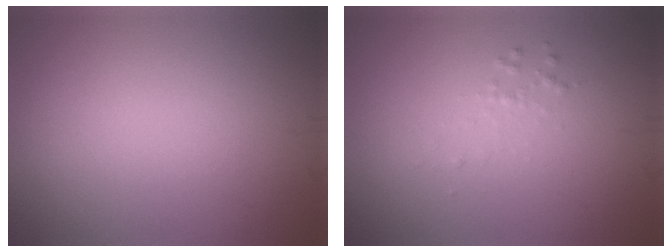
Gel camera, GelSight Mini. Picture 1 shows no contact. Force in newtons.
{"total": 0.7, "press": 0.7, "slide": 0.1}